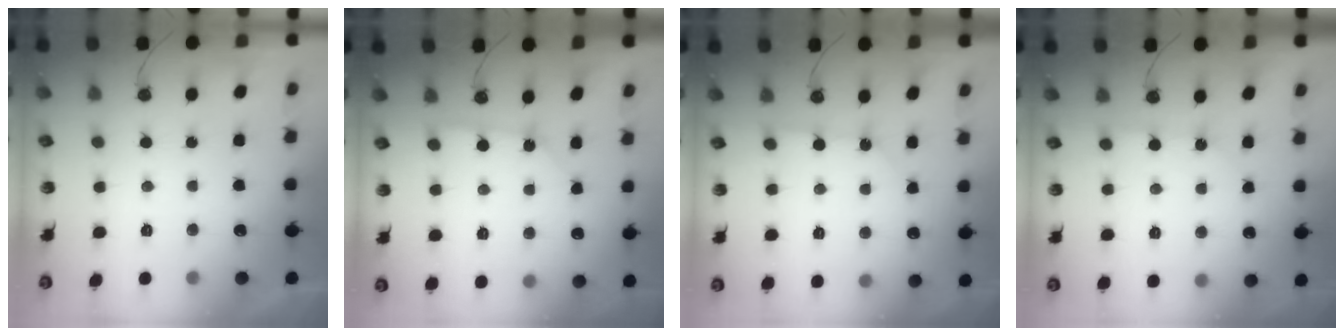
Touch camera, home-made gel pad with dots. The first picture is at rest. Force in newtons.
{"total": 2.5, "press": 2.5, "slide": 0.3}
{"total": 2.3, "press": 2.3, "slide": 0.2}
{"total": 4.2, "press": 4.2, "slide": 0.5}